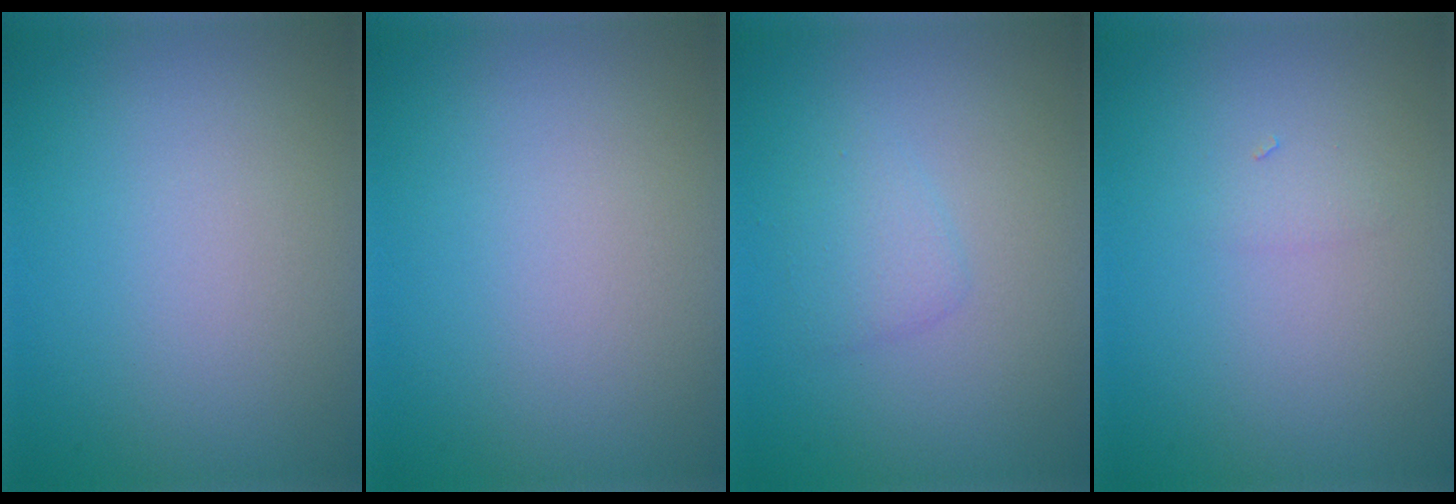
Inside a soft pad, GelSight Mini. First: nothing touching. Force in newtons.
{"total": 0.0}
{"total": 1.6, "press": 1.6, "slide": 0.0}
{"total": 0.6, "press": 0.6, "slide": 0.0}